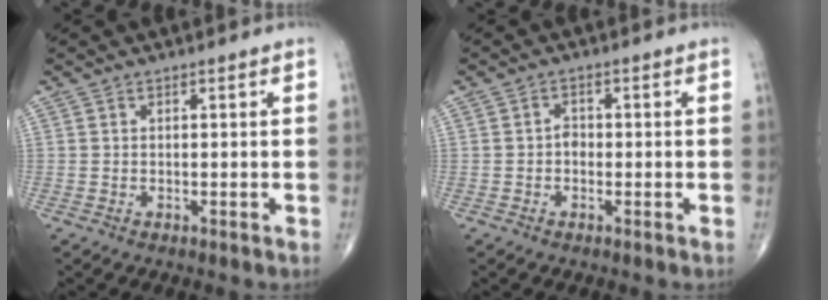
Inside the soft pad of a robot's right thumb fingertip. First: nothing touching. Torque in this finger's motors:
{"motor_torque": [0.54, 0.41, -0.17, -0.41, -0.04]}